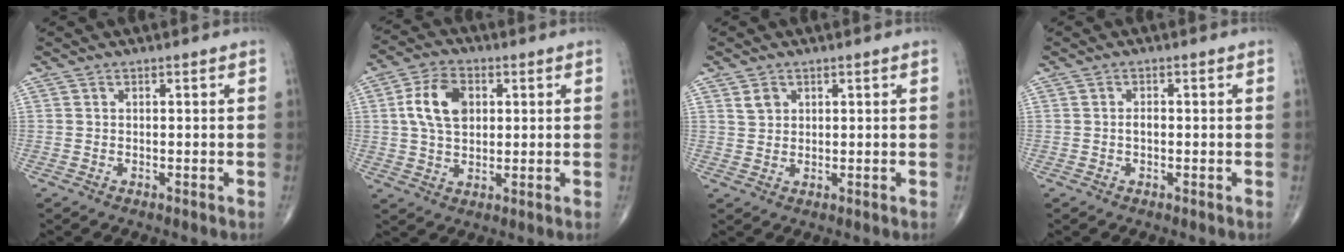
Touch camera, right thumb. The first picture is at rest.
{"total": 9.6, "force": [2.0, 6.2, 7.0], "torque": [-0.121, 0.005, 0.035]}
{"total": 2.5, "force": [1.3, 1.9, 1.0], "torque": [-0.010, -0.005, 0.026]}
{"total": 1.2, "force": [-0.2, 0.7, 1.0], "torque": [-0.016, 0.001, -0.004]}